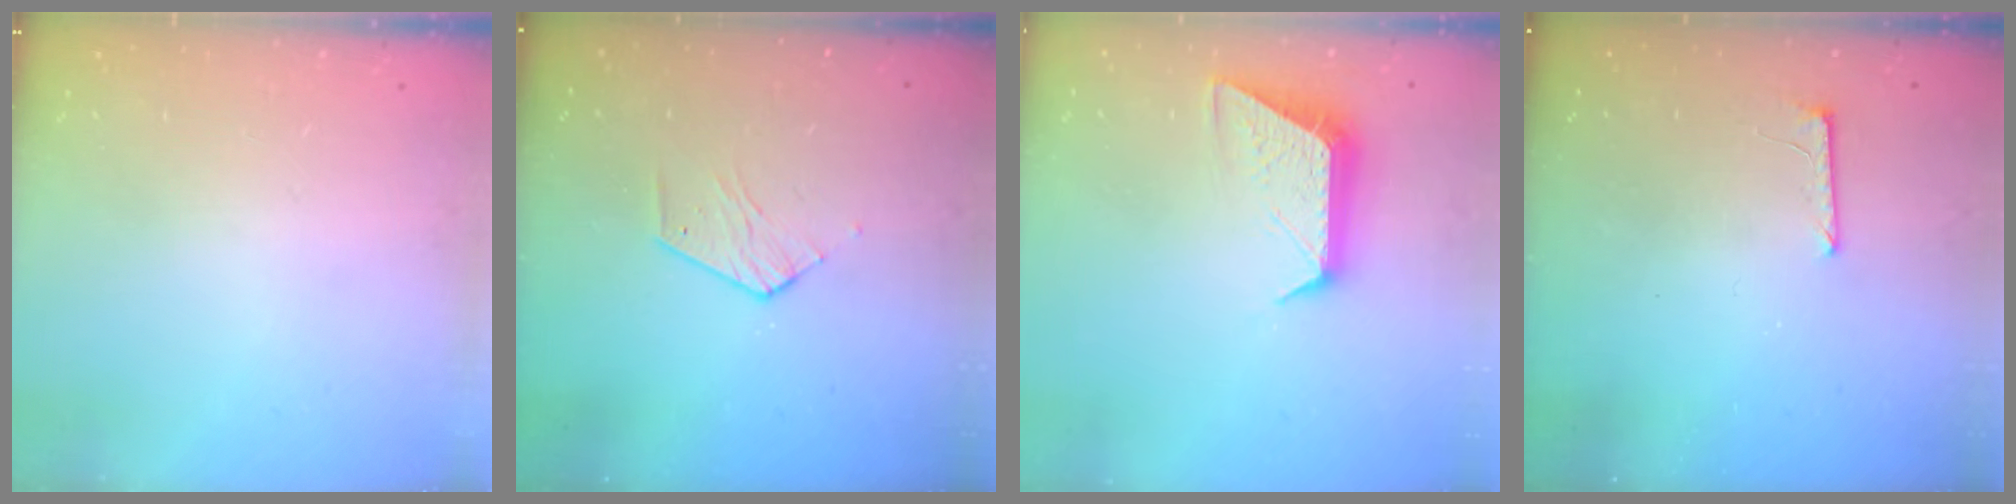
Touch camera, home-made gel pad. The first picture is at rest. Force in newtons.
{"total": 3.9, "press": 3.9, "slide": 0.4}
{"total": 10.1, "press": 10.1, "slide": 0.0}
{"total": 6.2, "press": 6.2, "slide": 0.5}